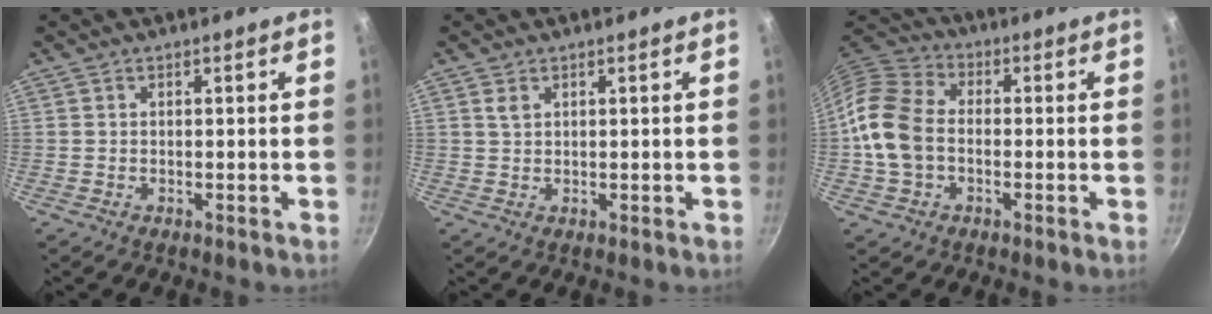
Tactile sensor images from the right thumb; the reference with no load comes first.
{"total": 1.5, "force": [0.8, 0.9, 0.8], "torque": [-0.014, -0.003, 0.018]}
{"total": 11.5, "force": [-1.5, 8.2, 7.9], "torque": [-0.144, 0.025, -0.043]}